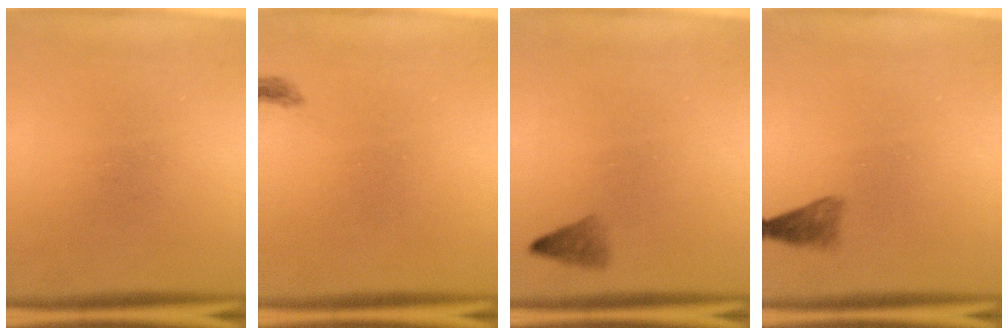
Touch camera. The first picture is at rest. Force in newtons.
{"total": 0.7}
{"total": 1.6}
{"total": 1.9}